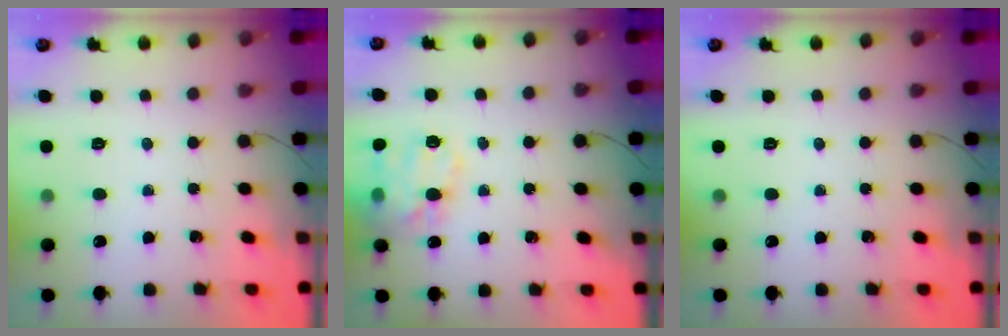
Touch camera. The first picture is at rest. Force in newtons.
{"total": 15.9, "press": 15.8, "slide": 2.3}
{"total": 0.0}